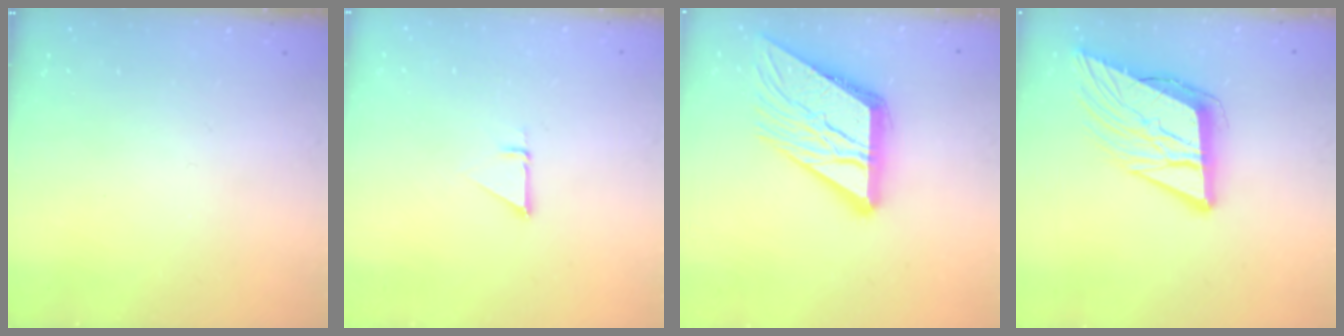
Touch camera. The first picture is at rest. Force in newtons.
{"total": 1.4, "press": 1.4, "slide": 0.0}
{"total": 20.0, "press": 19.8, "slide": 2.2}
{"total": 13.5, "press": 12.9, "slide": 3.8}